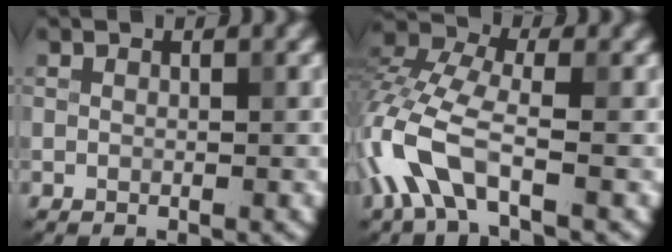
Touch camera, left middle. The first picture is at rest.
{"total": 7.1, "force": [-3.1, 3.1, 5.6], "torque": [-0.141, 0.005, -0.076]}